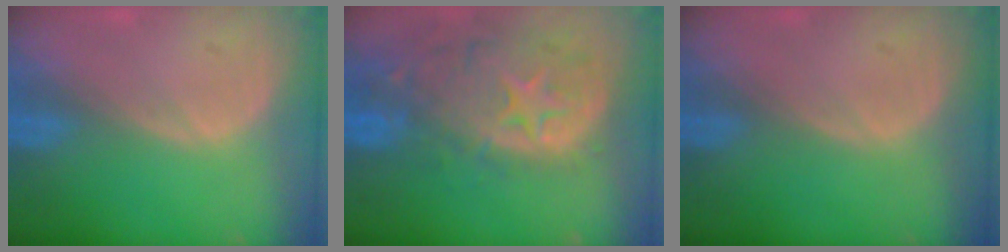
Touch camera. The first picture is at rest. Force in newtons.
{"total": 14.0, "press": 11.3, "slide": 8.2}
{"total": 0.0}